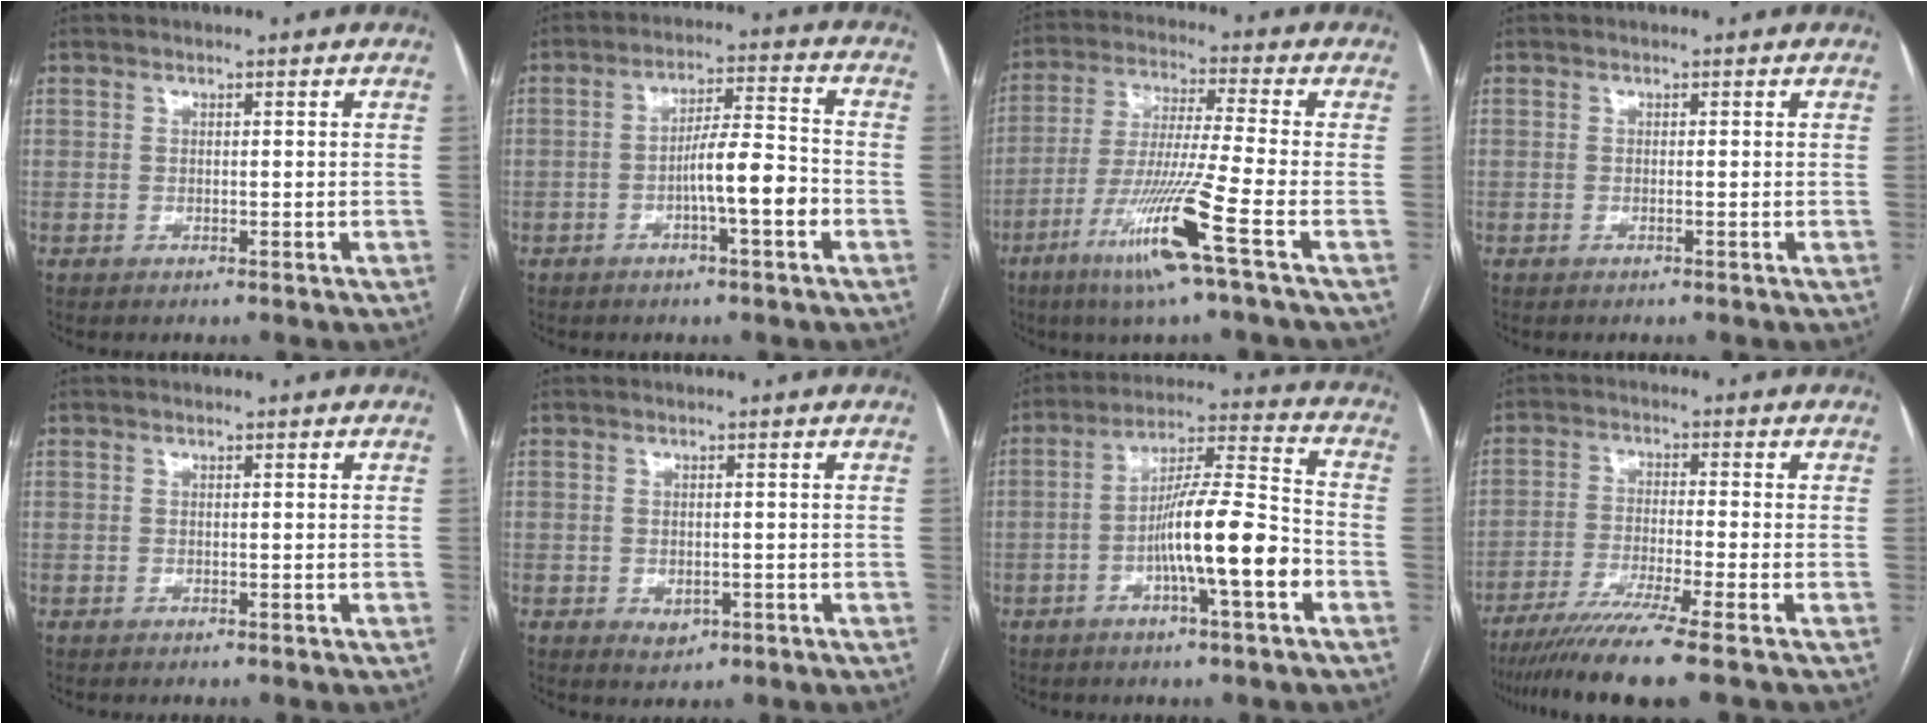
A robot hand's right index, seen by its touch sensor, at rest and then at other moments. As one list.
[{"total": 8.0, "force": [-2.7, 0.9, 7.5], "torque": [-0.127, 0.013, -0.045]}, {"total": 13.2, "force": [-6.3, -1.7, 11.5], "torque": [-0.228, -0.029, -0.121]}, {"total": 0.0}, {"total": 0.0}, {"total": 2.1, "force": [-0.6, 1.6, 1.3], "torque": [-0.015, 0.000, 0.000]}, {"total": 13.1, "force": [-4.3, 0.8, 12.4], "torque": [-0.211, 0.008, -0.074]}, {"total": 10.2, "force": [-7.7, -1.9, 6.4], "torque": [-0.098, -0.030, -0.128]}]